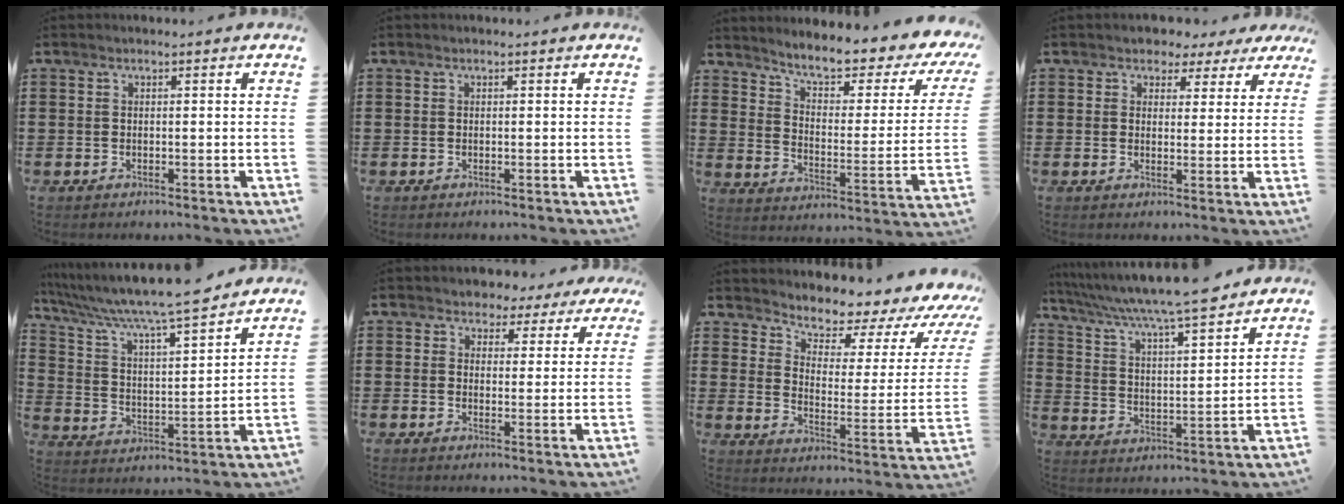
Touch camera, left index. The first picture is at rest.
{"total": 0.0}
{"total": 5.7, "force": [4.6, 0.6, 3.2], "torque": [-0.076, -0.038, 0.070]}
{"total": 3.1, "force": [2.3, 2.0, 0.3], "torque": [-0.014, 0.000, 0.039]}
{"total": 8.0, "force": [7.2, -0.2, 3.6], "torque": [-0.099, -0.050, 0.117]}
{"total": 3.5, "force": [2.8, 2.0, 0.2], "torque": [-0.013, -0.005, 0.048]}
{"total": 4.9, "force": [4.4, 1.9, 1.1], "torque": [-0.038, -0.043, 0.067]}
{"total": 6.5, "force": [5.8, -0.4, 2.9], "torque": [-0.081, -0.043, 0.093]}